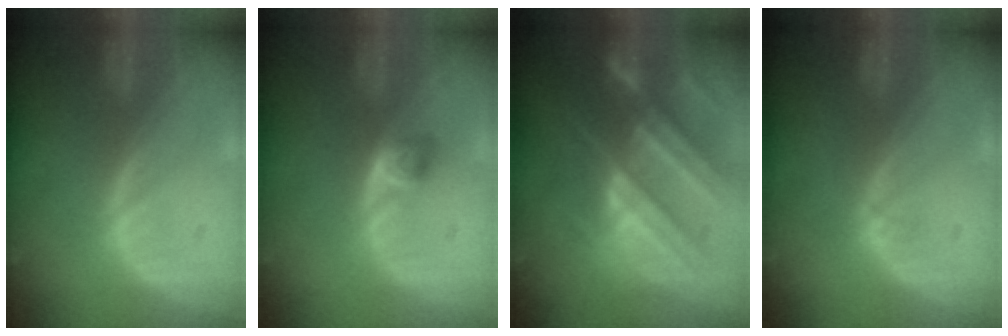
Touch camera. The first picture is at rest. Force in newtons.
{"total": 2.7, "press": 2.4, "slide": 1.1}
{"total": 11.3, "press": 9.9, "slide": 5.3}
{"total": 0.5, "press": 0.5, "slide": 0.1}